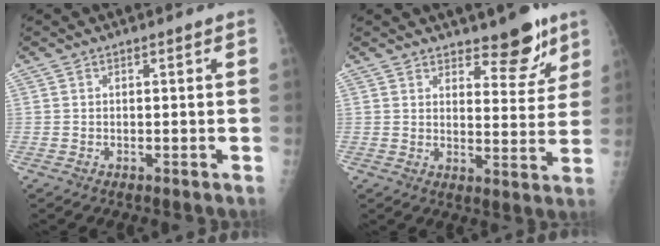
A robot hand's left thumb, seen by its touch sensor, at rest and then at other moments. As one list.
[{"total": 8.2, "force": [6.1, 3.4, 4.3], "torque": [-0.023, -0.044, 0.089]}]